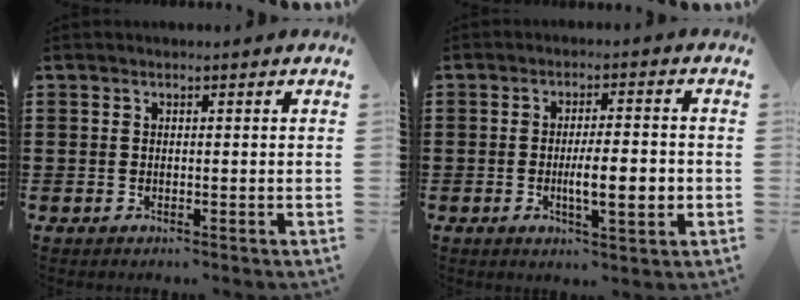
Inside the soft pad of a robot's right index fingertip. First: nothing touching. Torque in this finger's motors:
{"motor_torque": [1.60, -0.53, 0.53, 0.18]}